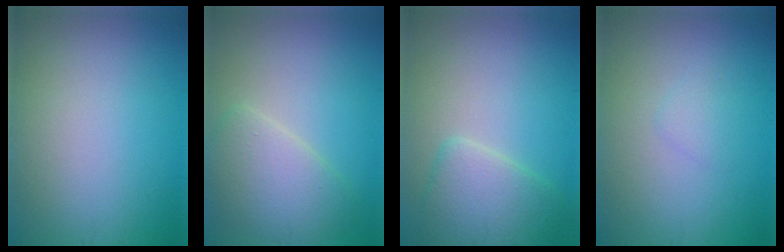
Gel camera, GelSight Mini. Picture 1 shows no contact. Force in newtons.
{"total": 4.3, "press": 4.3, "slide": 0.5}
{"total": 4.2, "press": 4.2, "slide": 0.1}
{"total": 1.0, "press": 1.0, "slide": 0.1}